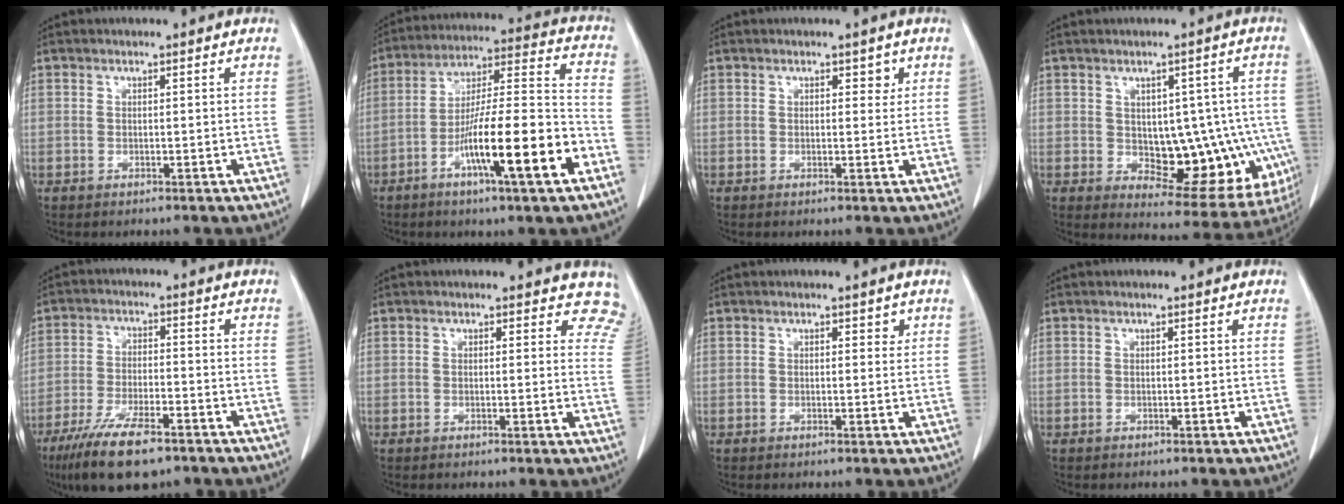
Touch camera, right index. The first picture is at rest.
{"total": 17.1, "force": [-7.3, 1.1, 15.4], "torque": [-0.259, -0.003, -0.121]}
{"total": 1.6, "force": [0.8, 1.0, 0.9], "torque": [-0.004, -0.002, 0.008]}
{"total": 14.8, "force": [-1.7, 7.9, 12.3], "torque": [-0.128, 0.018, 0.002]}
{"total": 11.4, "force": [-7.9, 2.8, 7.7], "torque": [-0.140, -0.022, -0.133]}
{"total": 5.4, "force": [4.9, 2.4, 0.2], "torque": [0.040, -0.013, 0.014]}
{"total": 1.2, "force": [0.6, 0.7, 0.7], "torque": [-0.003, -0.002, 0.005]}
{"total": 0.0}